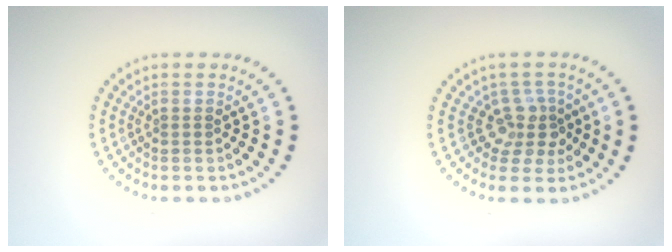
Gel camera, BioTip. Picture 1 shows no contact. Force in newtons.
{"total": 2.9, "press": 2.1, "slide": 2.0}